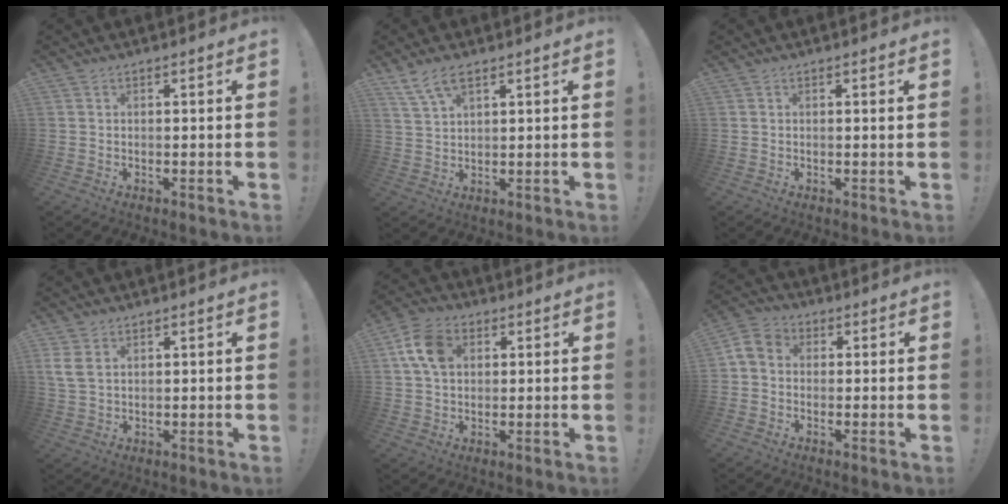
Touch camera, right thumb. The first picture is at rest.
{"total": 6.6, "force": [4.1, 2.8, 4.4], "torque": [-0.087, -0.009, 0.081]}
{"total": 0.9, "force": [0.4, -0.3, 0.8], "torque": [-0.008, -0.004, 0.005]}
{"total": 4.7, "force": [2.1, 2.9, 3.1], "torque": [-0.066, -0.002, 0.042]}
{"total": 10.1, "force": [2.5, 7.4, 6.4], "torque": [-0.118, 0.011, 0.050]}
{"total": 5.5, "force": [-0.7, 4.6, 3.0], "torque": [-0.063, 0.014, -0.009]}